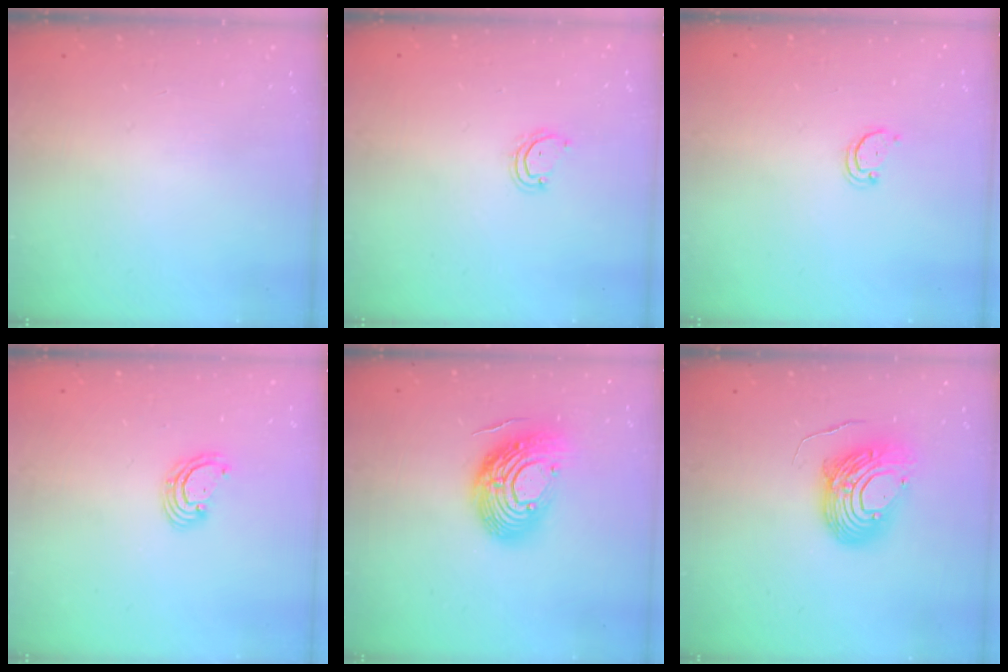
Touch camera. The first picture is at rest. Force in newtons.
{"total": 4.0, "press": 4.0, "slide": 0.3}
{"total": 2.2, "press": 2.2, "slide": 0.4}
{"total": 3.1, "press": 3.1, "slide": 0.1}
{"total": 16.9, "press": 16.9, "slide": 1.2}
{"total": 12.7, "press": 12.6, "slide": 1.6}